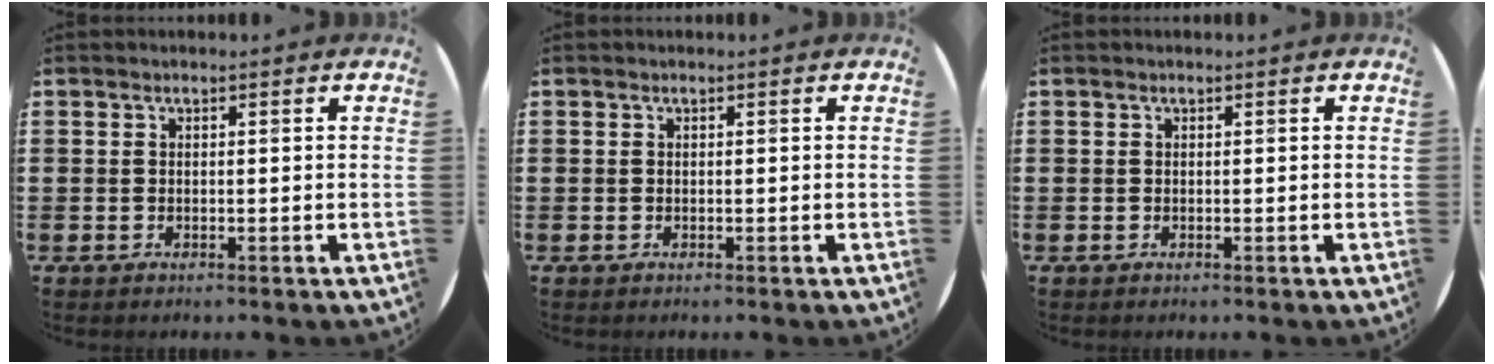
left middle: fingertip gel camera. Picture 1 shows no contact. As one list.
[{"total": 0.0}, {"total": 0.0}]